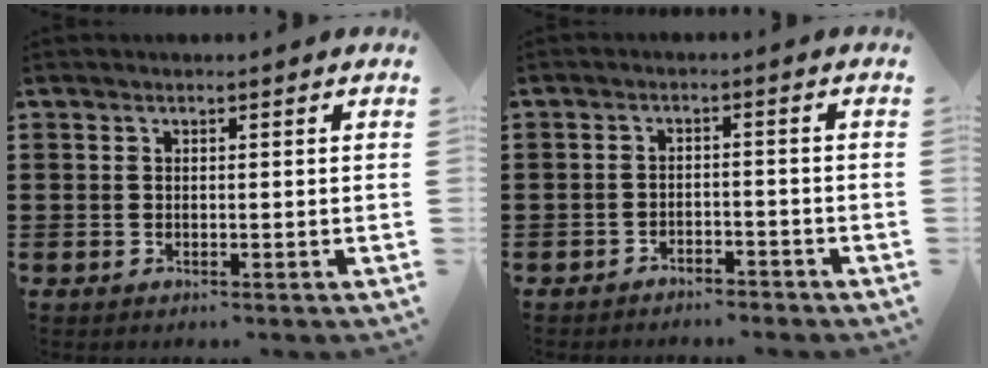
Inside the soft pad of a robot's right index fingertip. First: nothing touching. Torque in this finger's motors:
{"motor_torque": [-1.02, 1.12, -0.14, -0.03]}